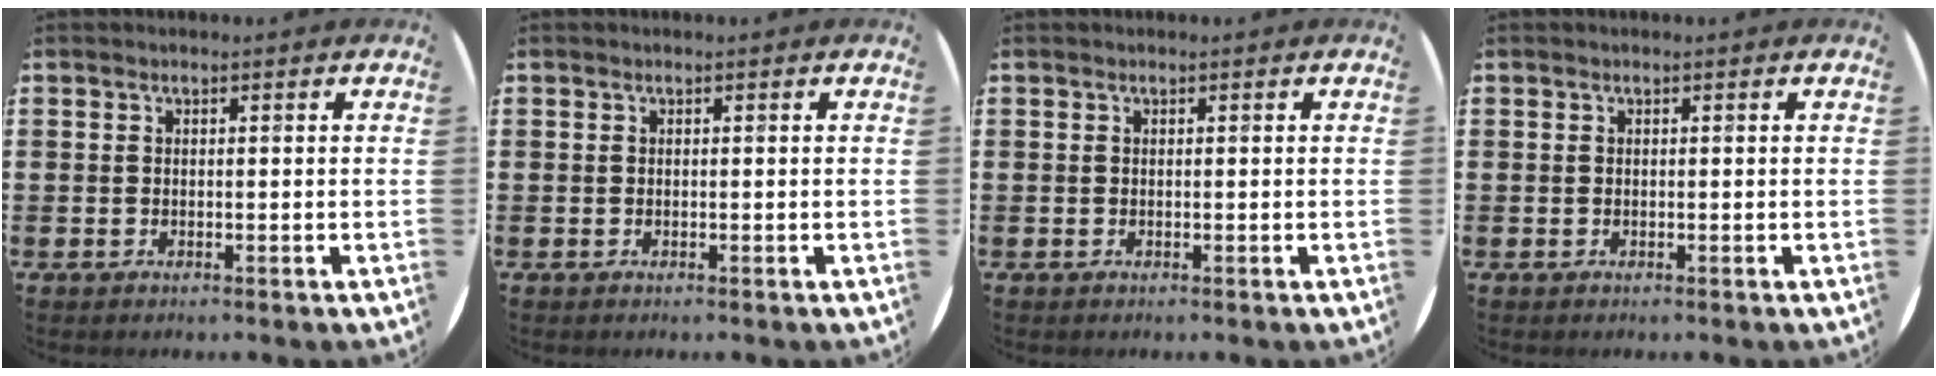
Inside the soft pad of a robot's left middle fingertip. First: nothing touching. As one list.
[{"total": 0.0}, {"total": 0.0}, {"total": 0.0}]